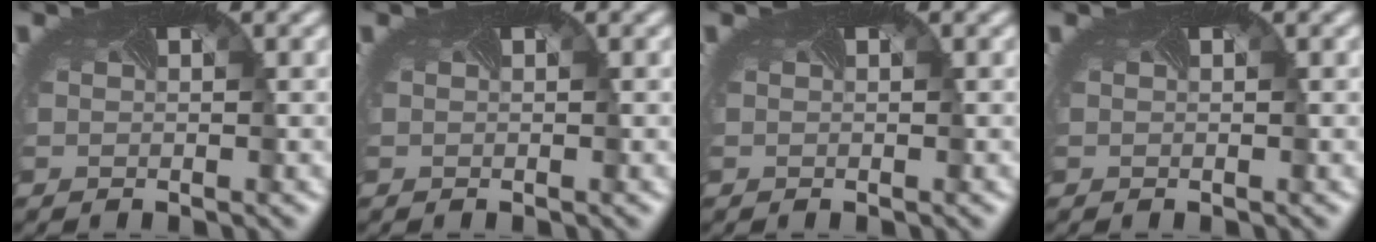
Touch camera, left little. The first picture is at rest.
{"total": 0.0}
{"total": 0.0}
{"total": 0.0}